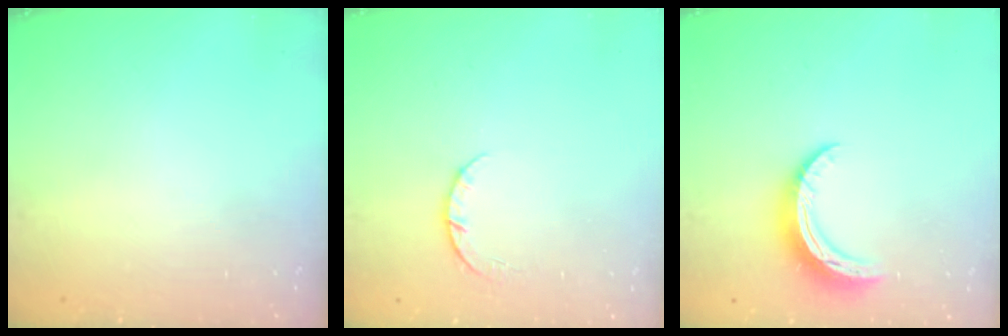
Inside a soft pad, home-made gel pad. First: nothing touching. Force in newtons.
{"total": 3.2, "press": 3.2, "slide": 0.5}
{"total": 9.9, "press": 9.9, "slide": 0.5}